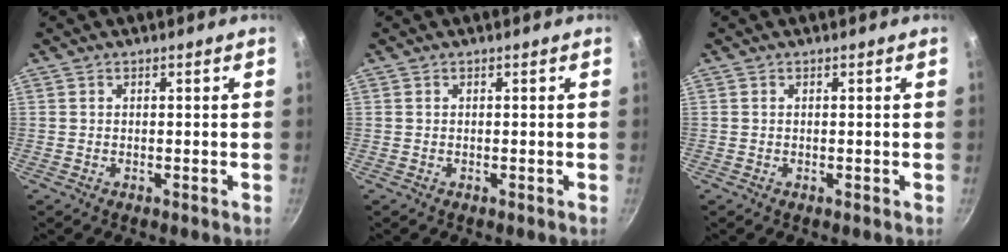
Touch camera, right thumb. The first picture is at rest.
{"total": 0.0}
{"total": 0.0}